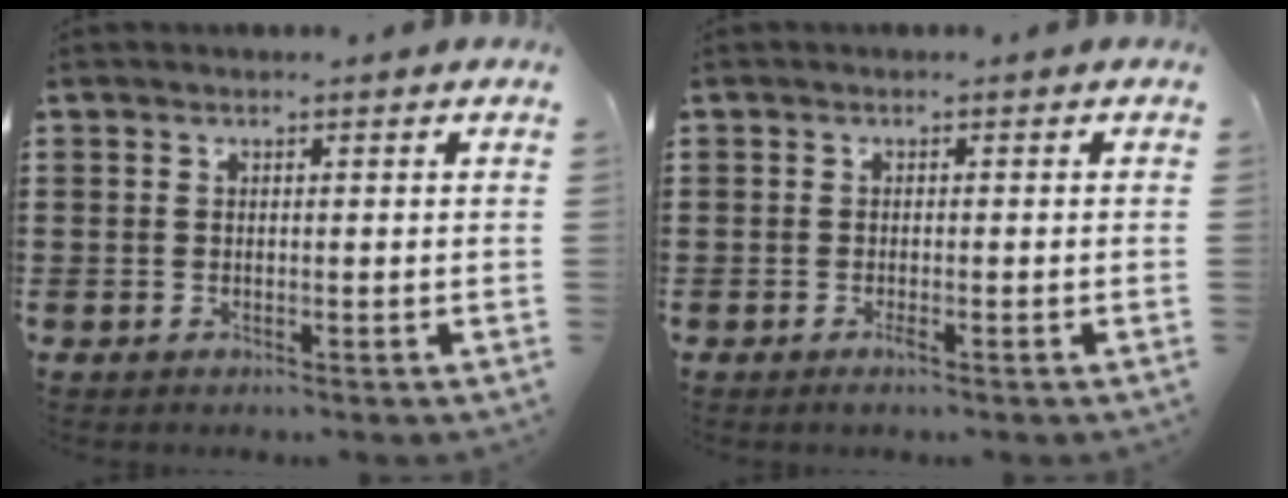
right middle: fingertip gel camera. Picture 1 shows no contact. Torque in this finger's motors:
{"motor_torque": [0.39, -0.10, 0.01, 0.03]}